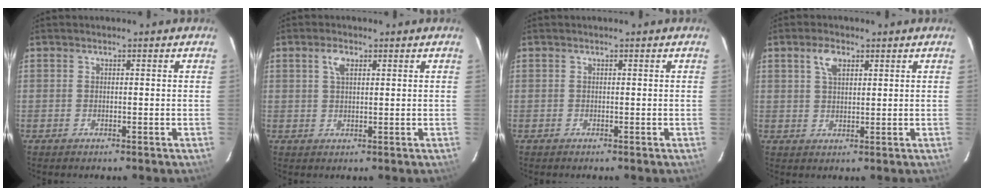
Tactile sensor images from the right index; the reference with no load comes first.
{"total": 2.7, "force": [1.3, 1.3, 2.0], "torque": [-0.039, 0.006, 0.025]}
{"total": 0.0}
{"total": 3.8, "force": [2.0, 2.0, 2.5], "torque": [-0.047, 0.008, 0.038]}